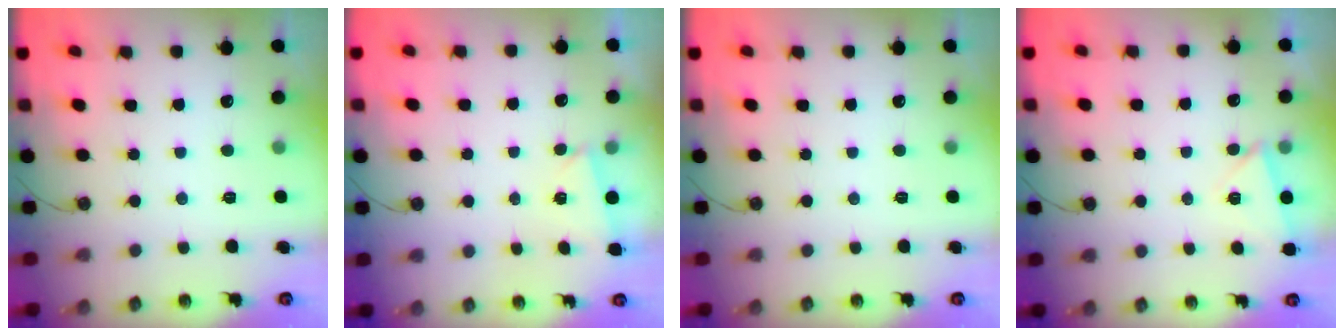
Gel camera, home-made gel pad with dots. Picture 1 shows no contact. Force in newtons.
{"total": 1.0, "press": 0.9, "slide": 0.4}
{"total": 0.0}
{"total": 3.6, "press": 2.7, "slide": 2.4}